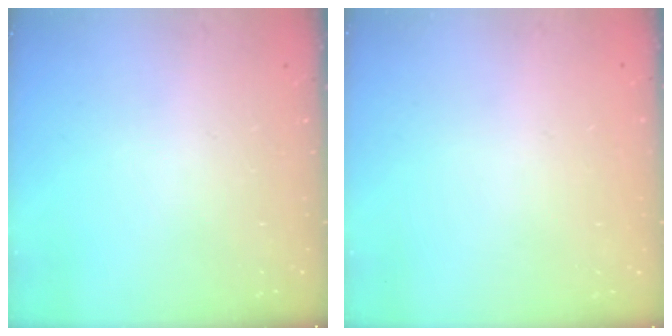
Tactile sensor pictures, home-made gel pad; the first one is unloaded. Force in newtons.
{"total": 0.0}